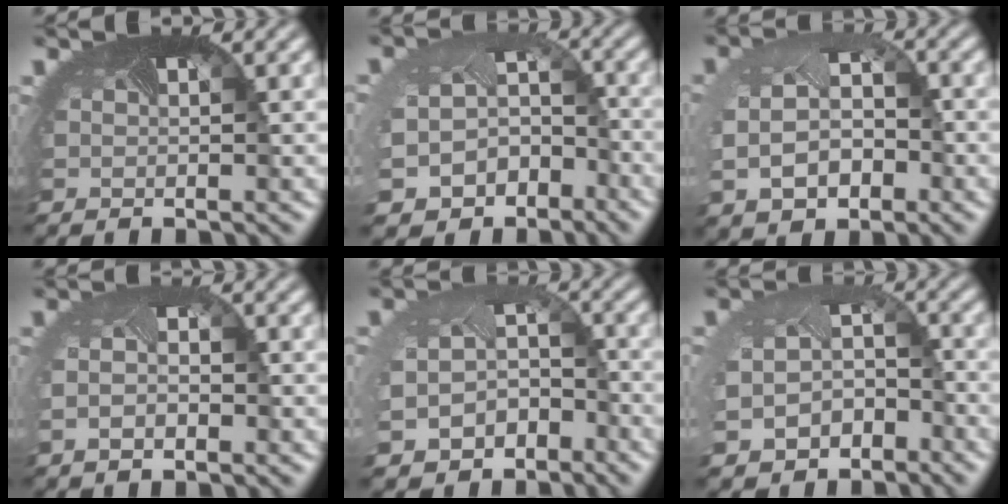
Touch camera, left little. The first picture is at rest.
{"total": 7.2, "force": [-4.1, 5.3, 2.6], "torque": [-0.060, -0.041, -0.051]}
{"total": 5.7, "force": [-0.7, 3.9, 4.1], "torque": [-0.101, -0.017, -0.001]}
{"total": 2.4, "force": [-0.5, 1.3, 1.9], "torque": [-0.043, -0.010, -0.008]}
{"total": 6.6, "force": [-3.7, 4.8, 2.7], "torque": [-0.073, -0.046, -0.047]}
{"total": 6.0, "force": [-3.3, 4.2, 2.7], "torque": [-0.079, -0.043, -0.042]}